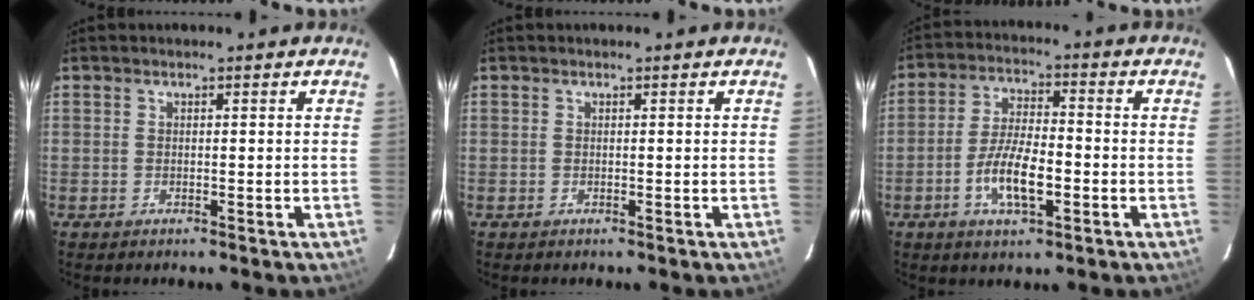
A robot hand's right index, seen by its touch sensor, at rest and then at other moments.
{"total": 0.0}
{"total": 9.2, "force": [-3.2, 3.1, 8.1], "torque": [-0.162, -0.001, -0.057]}